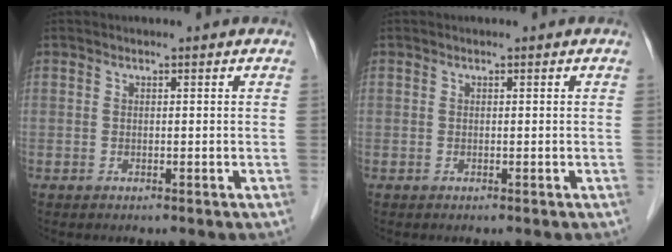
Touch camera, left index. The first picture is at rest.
{"total": 0.0}